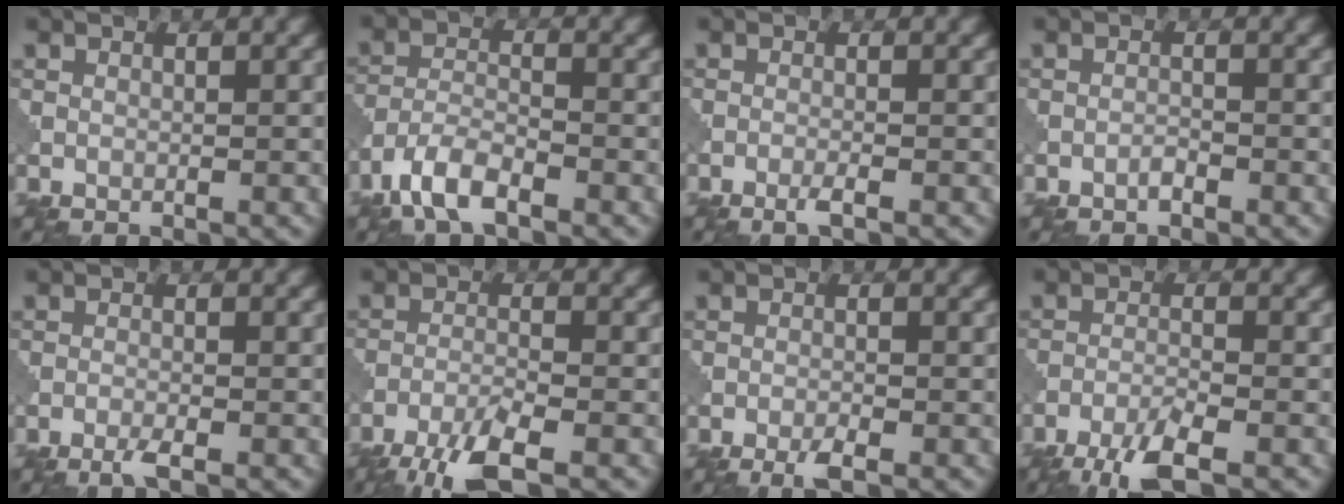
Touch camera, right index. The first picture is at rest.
{"total": 4.8, "force": [-3.5, 1.5, 2.9], "torque": [-0.060, -0.003, -0.078]}
{"total": 1.3, "force": [-0.8, 0.1, 1.0], "torque": [-0.018, 0.002, -0.022]}
{"total": 0.9, "force": [-0.7, 0.1, 0.5], "torque": [-0.010, 0.003, -0.015]}
{"total": 1.6, "force": [-1.1, 0.1, 1.1], "torque": [-0.022, 0.000, -0.026]}
{"total": 5.3, "force": [-3.7, 0.9, 3.6], "torque": [-0.070, -0.008, -0.078]}
{"total": 1.9, "force": [-1.3, 0.3, 1.4], "torque": [-0.026, 0.000, -0.027]}
{"total": 4.3, "force": [-3.0, 0.6, 2.9], "torque": [-0.061, -0.004, -0.064]}